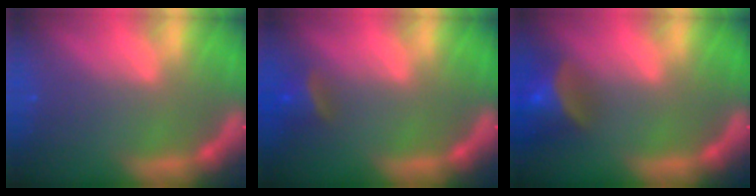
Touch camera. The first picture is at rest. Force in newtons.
{"total": 2.9}
{"total": 5.9}